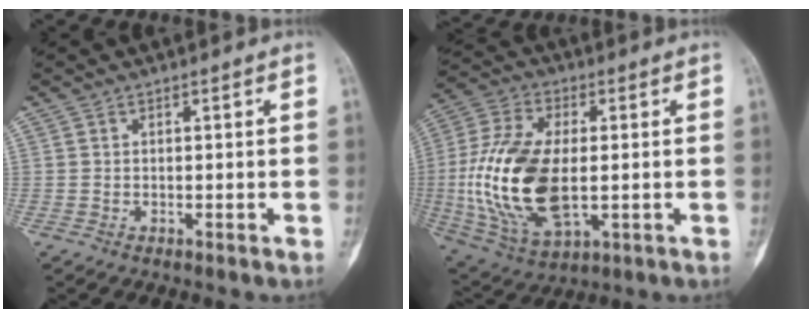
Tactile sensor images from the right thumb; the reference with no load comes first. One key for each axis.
{"total": 20.3, "fx": -1.1, "fy": 10.7, "fz": 17.2, "tx": -0.362, "ty": -0.005, "tz": -0.009}